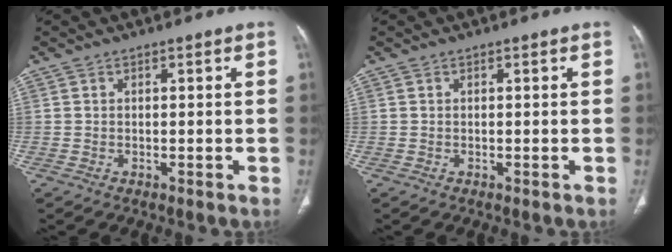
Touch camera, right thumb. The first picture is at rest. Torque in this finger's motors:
{"motor_torque": [-0.04, 0.04, -0.04, 0.04, 0.04]}